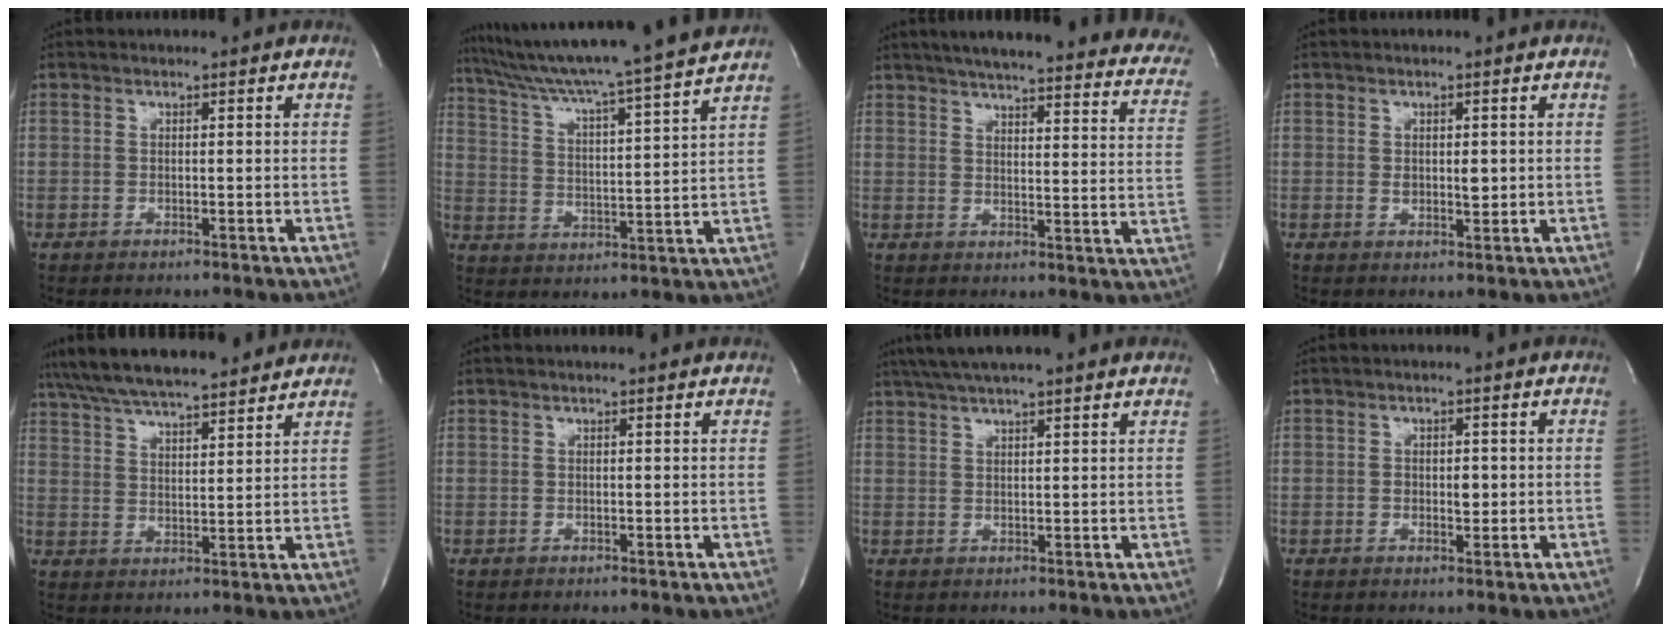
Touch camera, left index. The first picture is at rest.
{"total": 20.1, "force": [18.0, -2.5, 8.5], "torque": [-0.150, -0.038, 0.265]}
{"total": 28.6, "force": [24.1, 4.5, 14.8], "torque": [-0.182, -0.034, 0.274]}
{"total": 2.3, "force": [0.2, 1.2, 1.9], "torque": [-0.029, -0.005, 0.007]}
{"total": 18.2, "force": [16.1, 2.8, 8.1], "torque": [-0.144, 0.040, 0.249]}
{"total": 2.2, "force": [2.1, 0.2, 0.7], "torque": [-0.014, 0.014, 0.020]}
{"total": 10.4, "force": [8.7, 0.5, 5.7], "torque": [-0.097, 0.042, 0.121]}
{"total": 1.9, "force": [-0.1, 1.2, 1.5], "torque": [-0.025, 0.000, 0.001]}